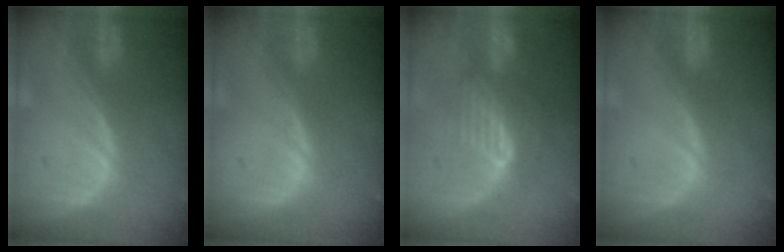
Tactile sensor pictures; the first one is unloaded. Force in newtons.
{"total": 0.0}
{"total": 8.0, "press": 7.3, "slide": 3.3}
{"total": 0.0}